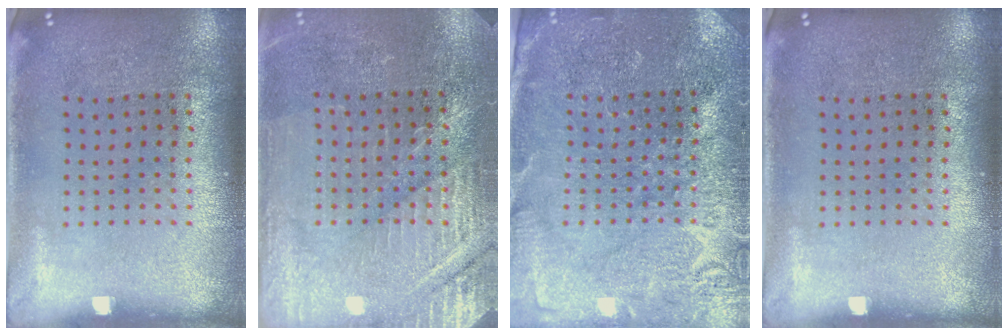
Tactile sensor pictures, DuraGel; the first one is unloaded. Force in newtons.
{"total": 3.2, "press": 3.2, "slide": 0.4}
{"total": 3.2, "press": 3.1, "slide": 0.5}
{"total": 0.0}